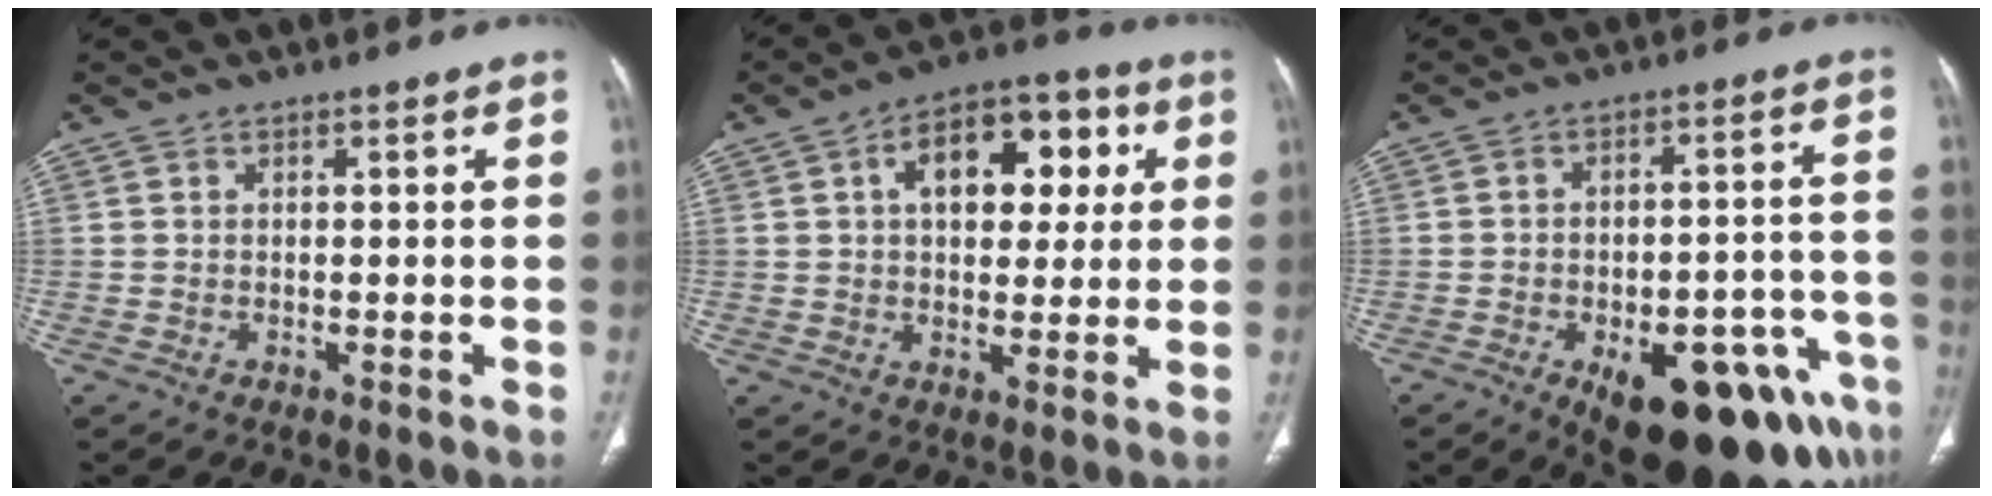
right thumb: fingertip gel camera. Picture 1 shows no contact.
{"total": 14.8, "force": [4.2, 8.9, 11.1], "torque": [-0.119, 0.016, 0.059]}
{"total": 21.9, "force": [-11.2, 9.5, 16.3], "torque": [-0.143, 0.053, -0.139]}